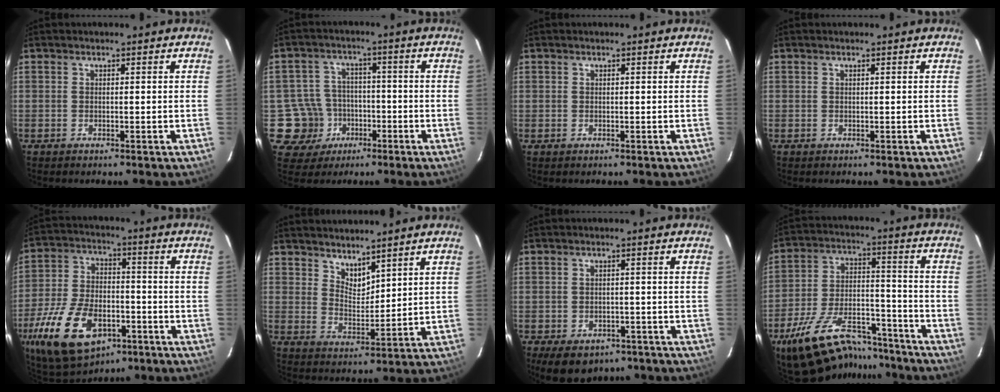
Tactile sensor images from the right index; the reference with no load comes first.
{"total": 9.1, "force": [-3.2, 8.5, 0.3], "torque": [-0.029, 0.027, -0.043]}
{"total": 0.7, "force": [0.1, 0.6, -0.1], "torque": [0.003, 0.004, 0.001]}
{"total": 0.0}
{"total": 20.7, "force": [-10.3, 11.5, 13.7], "torque": [-0.307, -0.021, -0.169]}
{"total": 5.0, "force": [4.3, 2.0, 1.7], "torque": [-0.021, -0.005, 0.080]}
{"total": 9.4, "force": [-6.1, 5.9, 4.0], "torque": [-0.077, 0.002, -0.070]}
{"total": 22.1, "force": [-17.3, 9.1, 10.4], "torque": [-0.204, 0.014, -0.255]}